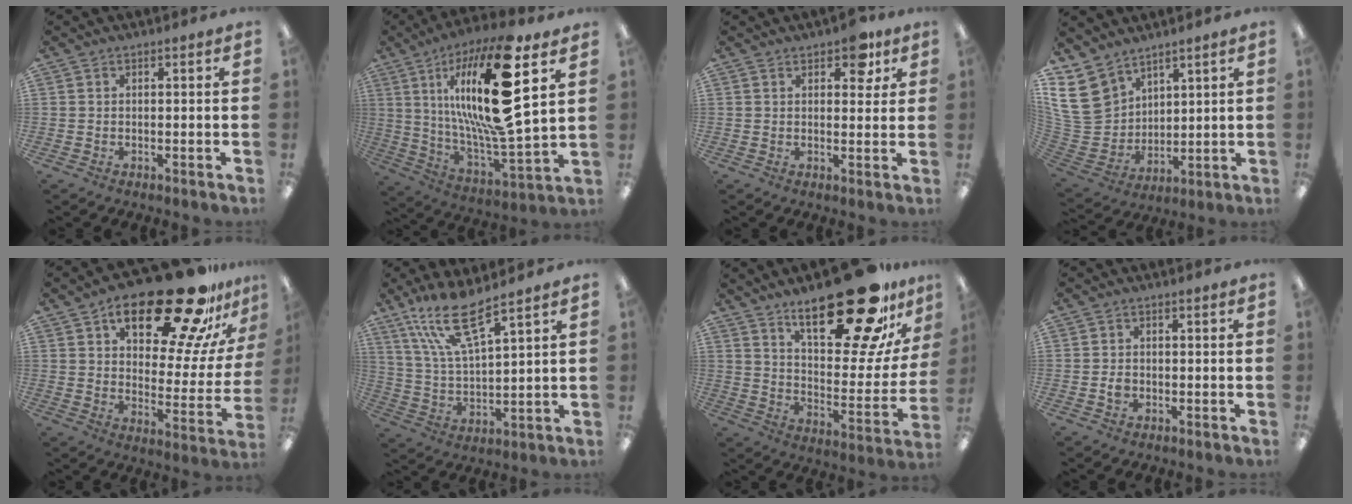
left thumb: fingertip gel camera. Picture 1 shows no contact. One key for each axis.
{"total": 26.5, "fx": 10.1, "fy": 7.2, "fz": 23.4, "tx": -0.426, "ty": -0.049, "tz": 0.156}
{"total": 5.6, "fx": 3.3, "fy": 3.1, "fz": 3.2, "tx": -0.030, "ty": -0.006, "tz": 0.053}
{"total": 14.1, "fx": 8.4, "fy": 10.4, "fz": 4.5, "tx": -0.125, "ty": -0.045, "tz": 0.170}
{"total": 25.2, "fx": 18.0, "fy": 8.5, "fz": 15.5, "tx": -0.219, "ty": -0.117, "tz": 0.289}
{"total": 13.7, "fx": 9.6, "fy": 3.7, "fz": 9.1, "tx": -0.188, "ty": -0.040, "tz": 0.170}
{"total": 27.1, "fx": 18.4, "fy": 9.1, "fz": 17.6, "tx": -0.238, "ty": -0.120, "tz": 0.296}
{"total": 2.0, "fx": -0.5, "fy": 1.7, "fz": 1.0, "tx": -0.016, "ty": 0.005, "tz": -0.011}